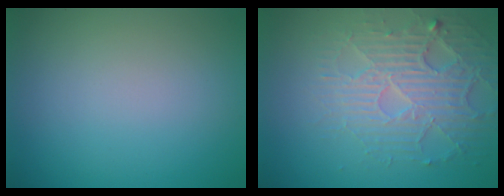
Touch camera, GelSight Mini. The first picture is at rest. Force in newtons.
{"total": 4.6, "press": 4.1, "slide": 2.1}